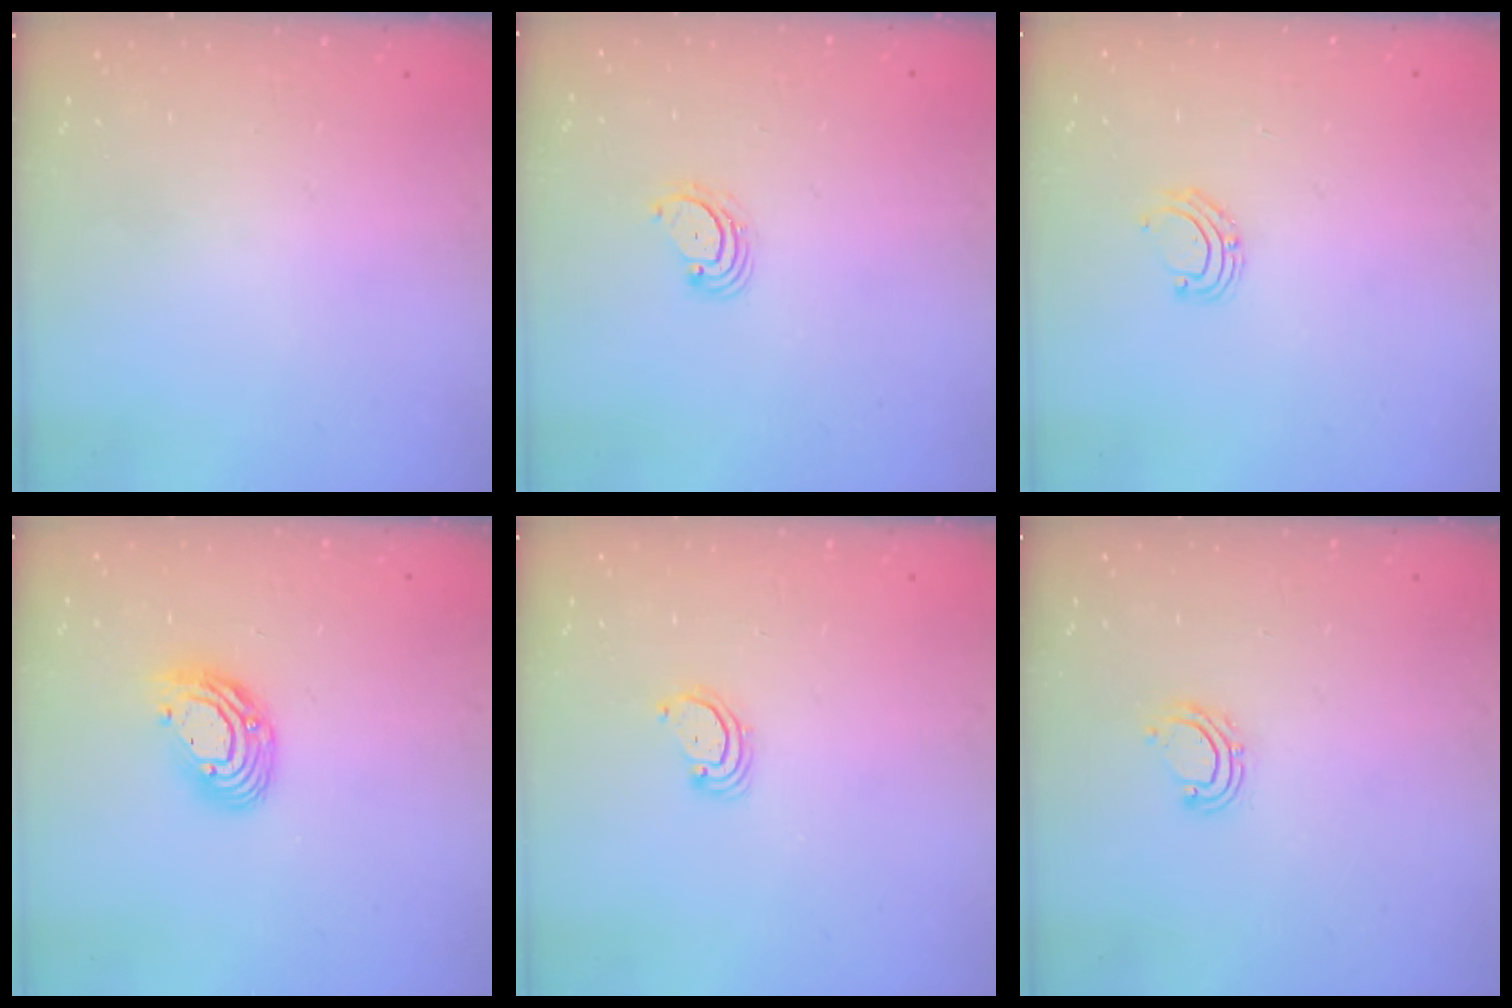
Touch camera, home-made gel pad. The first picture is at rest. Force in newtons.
{"total": 3.3, "press": 3.3, "slide": 0.6}
{"total": 4.1, "press": 4.1, "slide": 0.4}
{"total": 10.3, "press": 10.3, "slide": 1.1}
{"total": 2.3, "press": 2.3, "slide": 0.2}
{"total": 6.5, "press": 6.5, "slide": 0.4}